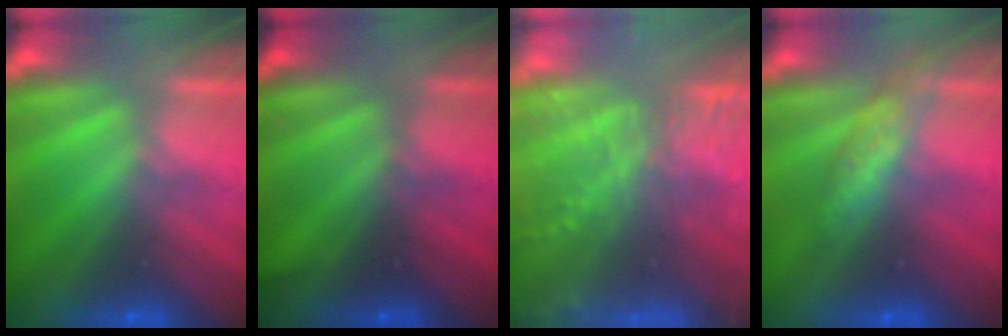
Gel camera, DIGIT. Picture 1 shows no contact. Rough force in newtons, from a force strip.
{"total": 2.1}
{"total": 7.8}
{"total": 2.7}